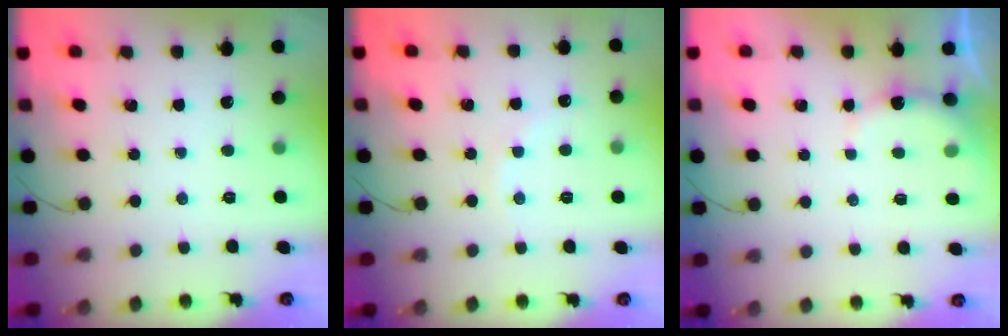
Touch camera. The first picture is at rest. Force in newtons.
{"total": 4.0, "press": 3.8, "slide": 1.4}
{"total": 5.7, "press": 5.7, "slide": 1.0}